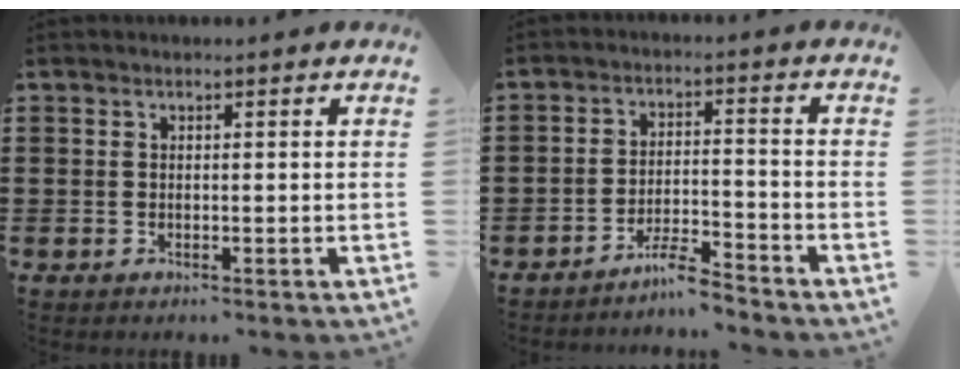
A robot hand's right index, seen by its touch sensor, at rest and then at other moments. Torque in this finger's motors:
{"motor_torque": [-0.18, -0.21, -1.05, -0.21]}